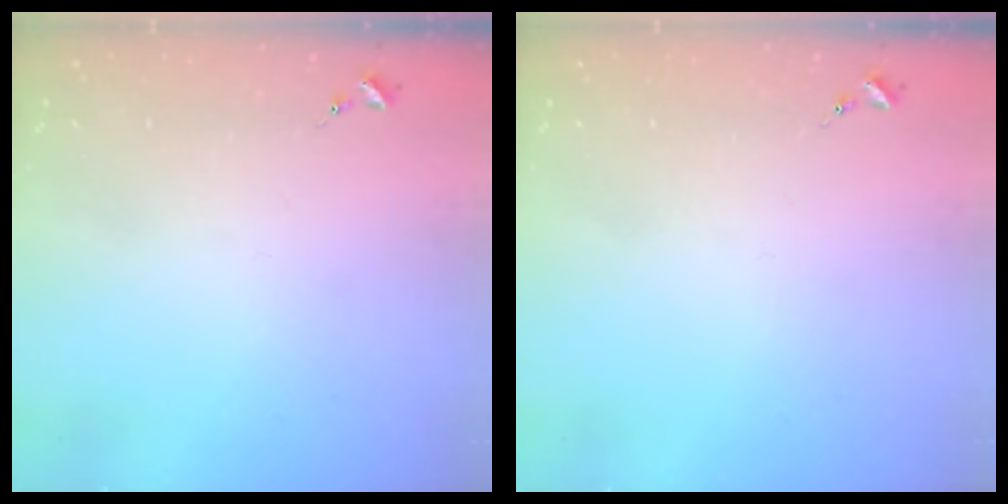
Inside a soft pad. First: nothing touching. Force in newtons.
{"total": 0.0}